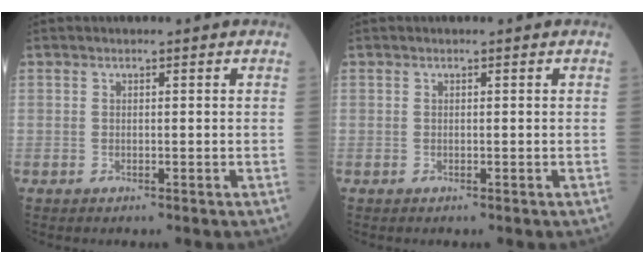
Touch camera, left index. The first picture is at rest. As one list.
[{"total": 0.0}]